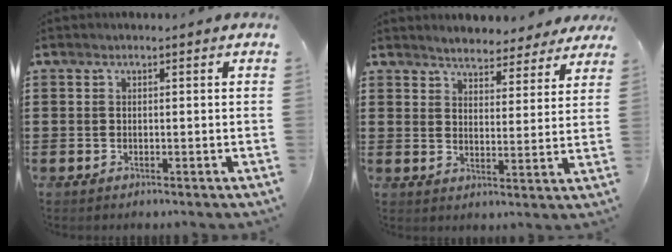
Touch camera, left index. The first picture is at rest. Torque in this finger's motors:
{"motor_torque": [2.14, 0.00, 0.37, 0.08]}